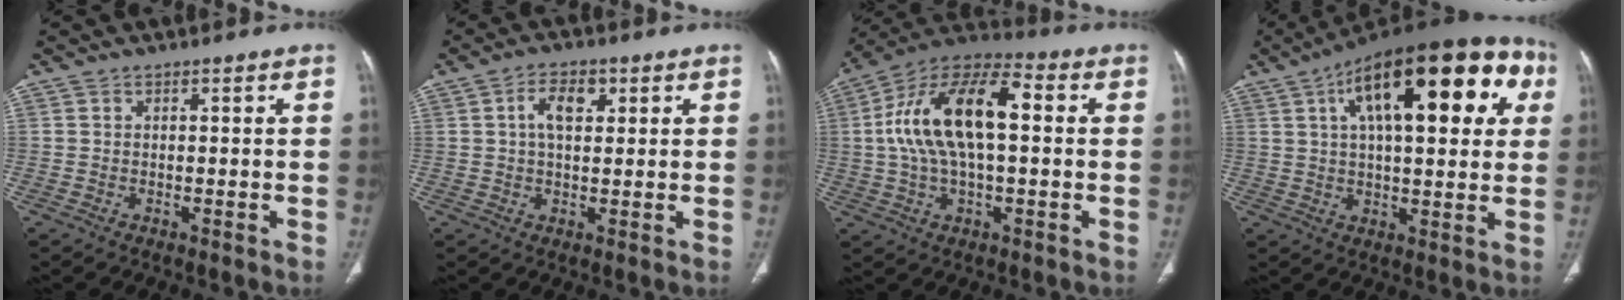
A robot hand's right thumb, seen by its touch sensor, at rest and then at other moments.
{"total": 5.7, "force": [1.8, 3.3, 4.3], "torque": [-0.064, 0.004, 0.029]}
{"total": 18.7, "force": [2.0, 8.8, 16.3], "torque": [-0.299, 0.038, 0.028]}
{"total": 27.5, "force": [9.4, 11.2, 23.2], "torque": [-0.319, 0.028, 0.133]}